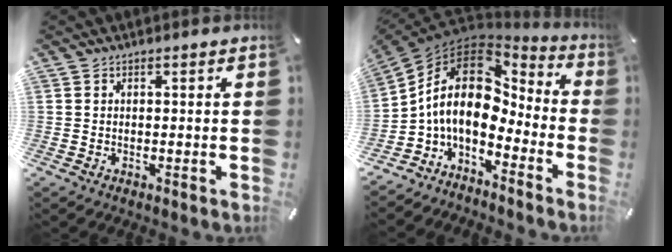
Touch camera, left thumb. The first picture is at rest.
{"total": 14.9, "force": [-0.1, 10.2, 10.8], "torque": [-0.219, -0.004, -0.008]}